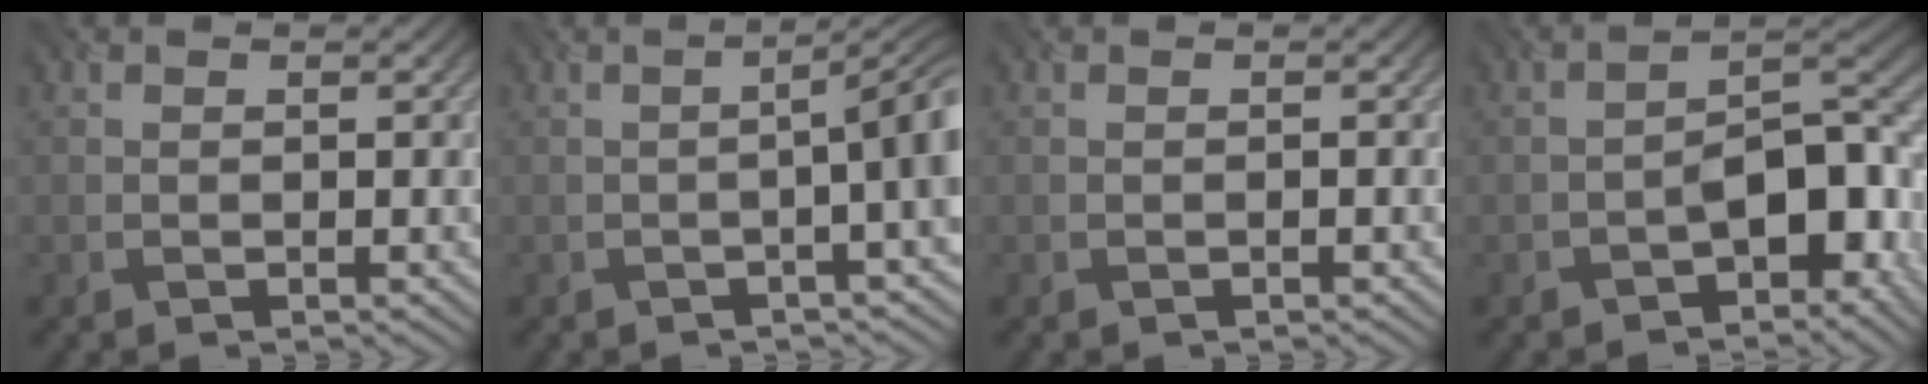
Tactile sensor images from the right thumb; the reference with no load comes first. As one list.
[{"total": 7.0, "force": [-0.6, 1.7, 6.8], "torque": [-0.082, 0.005, -0.017]}, {"total": 0.0}, {"total": 8.3, "force": [-3.5, 3.9, 6.4], "torque": [-0.079, 0.009, -0.063]}]